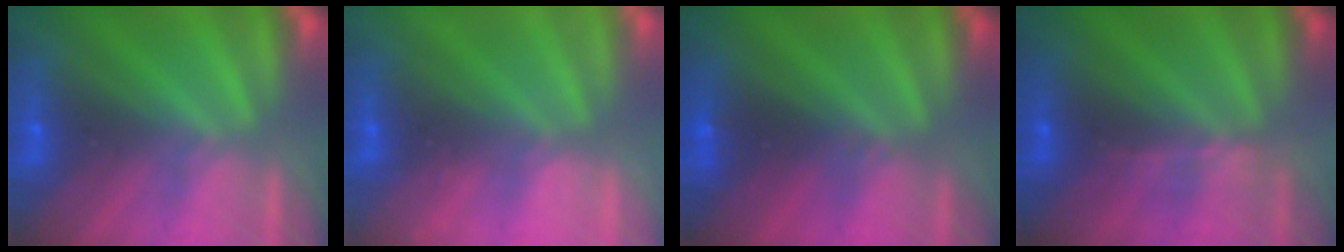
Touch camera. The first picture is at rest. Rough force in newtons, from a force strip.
{"total": 2.3}
{"total": 2.4}
{"total": 2.9}